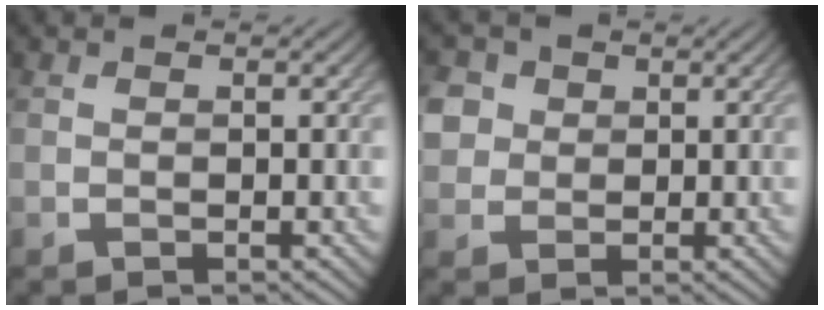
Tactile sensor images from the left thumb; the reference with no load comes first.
{"total": 4.4, "force": [1.2, 3.9, 1.4], "torque": [-0.063, 0.009, 0.014]}